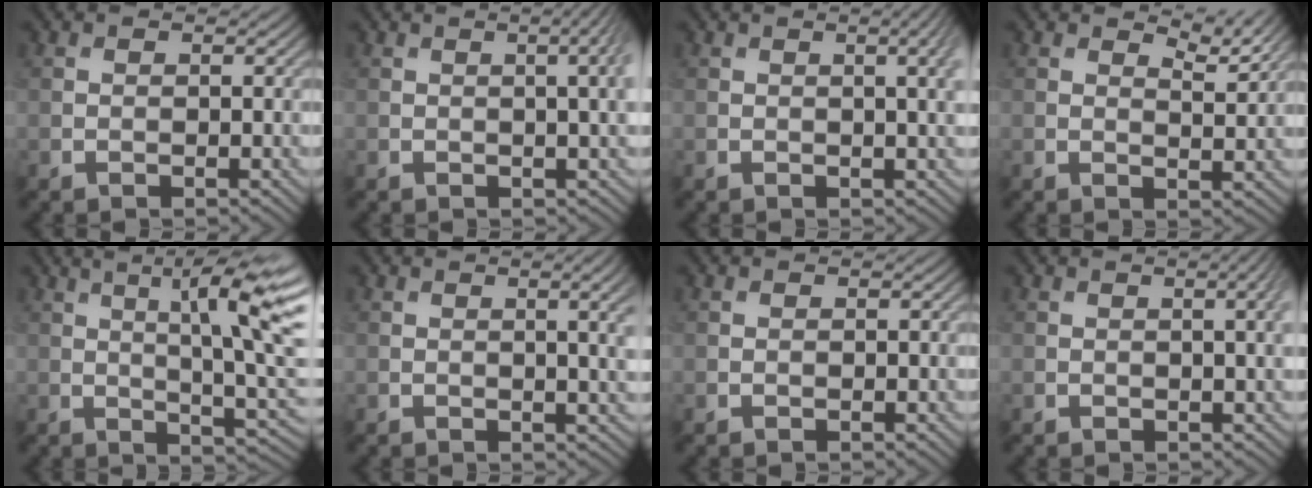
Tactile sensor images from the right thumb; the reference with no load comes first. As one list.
[{"total": 4.2, "force": [0.6, 1.1, 4.0], "torque": [-0.043, 0.016, 0.006]}, {"total": 3.7, "force": [0.8, 0.9, 3.5], "torque": [-0.042, 0.011, 0.010]}, {"total": 3.1, "force": [2.7, 0.5, 1.5], "torque": [-0.024, -0.009, 0.045]}, {"total": 13.1, "force": [4.4, 2.6, 12.1], "torque": [-0.176, 0.010, 0.079]}, {"total": 4.4, "force": [0.8, 1.1, 4.1], "torque": [-0.051, 0.009, 0.013]}, {"total": 0.0}, {"total": 2.9, "force": [0.6, 0.6, 2.8], "torque": [-0.032, 0.009, 0.007]}]